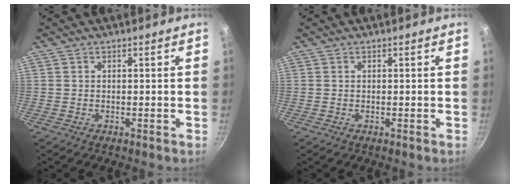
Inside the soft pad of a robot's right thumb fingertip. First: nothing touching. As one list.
[{"total": 0.0}]